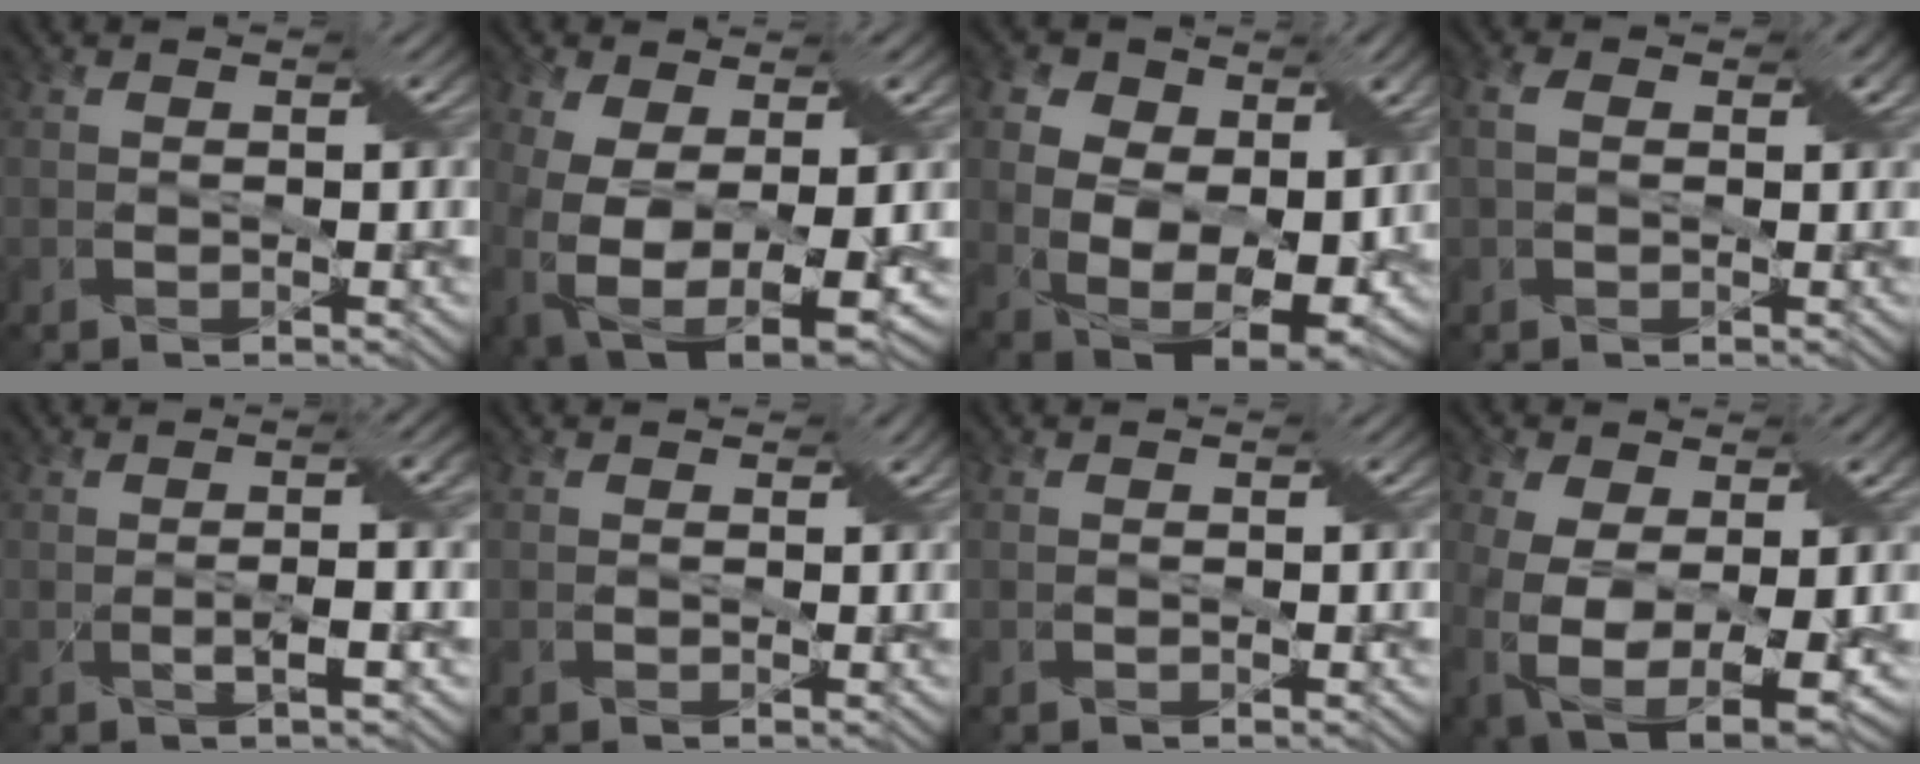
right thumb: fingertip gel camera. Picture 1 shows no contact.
{"total": 12.1, "force": [-2.0, 6.6, 10.0], "torque": [-0.220, -0.033, -0.018]}
{"total": 13.6, "force": [2.1, 9.3, 9.7], "torque": [-0.194, -0.013, 0.045]}
{"total": 3.4, "force": [0.8, 2.2, 2.4], "torque": [-0.049, 0.009, 0.011]}
{"total": 3.8, "force": [-0.2, 0.4, 3.8], "torque": [-0.068, 0.009, -0.007]}
{"total": 0.7, "force": [0.5, 0.4, 0.2], "torque": [-0.006, -0.002, 0.009]}
{"total": 0.0}
{"total": 11.5, "force": [-1.8, 6.8, 9.1], "torque": [-0.211, -0.030, -0.016]}